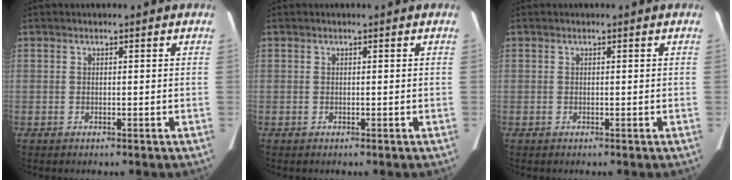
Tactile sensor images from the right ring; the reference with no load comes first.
{"total": 0.0}
{"total": 0.0}